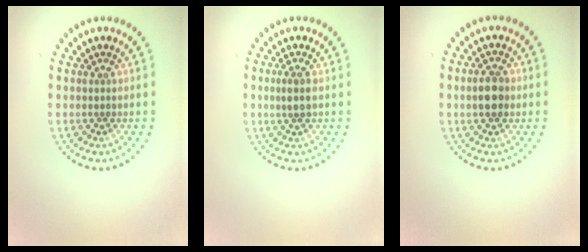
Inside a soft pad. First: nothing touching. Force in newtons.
{"total": 1.6, "press": 1.4, "slide": 0.8}
{"total": 3.0, "press": 3.0, "slide": 0.2}